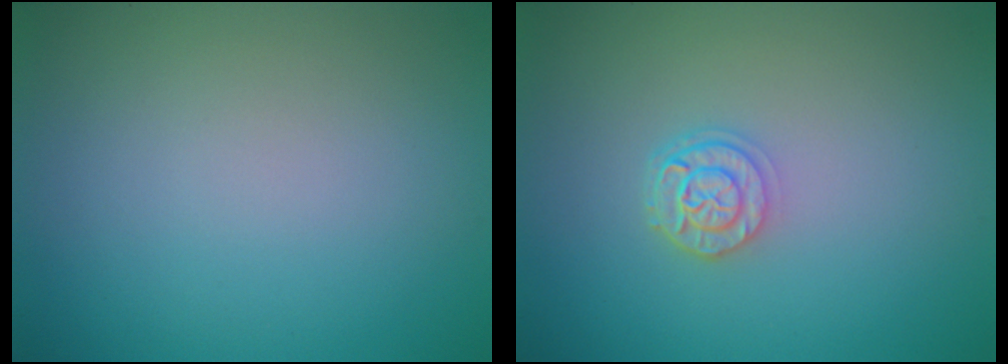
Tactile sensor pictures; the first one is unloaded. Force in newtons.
{"total": 2.4, "press": 1.9, "slide": 1.4}